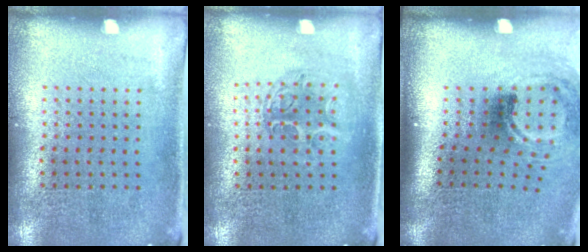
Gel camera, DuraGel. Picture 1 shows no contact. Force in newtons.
{"total": 1.2, "press": 1.1, "slide": 0.6}
{"total": 1.8, "press": 1.1, "slide": 1.4}